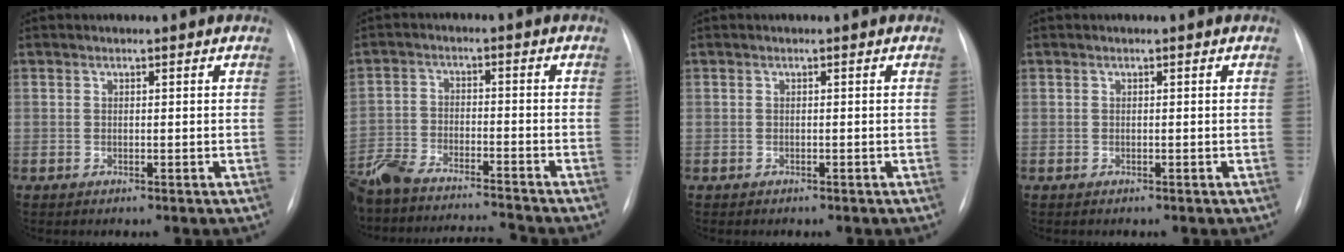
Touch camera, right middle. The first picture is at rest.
{"total": 14.5, "force": [-13.6, 0.9, 5.1], "torque": [-0.099, 0.006, -0.224]}
{"total": 0.0}
{"total": 0.0}